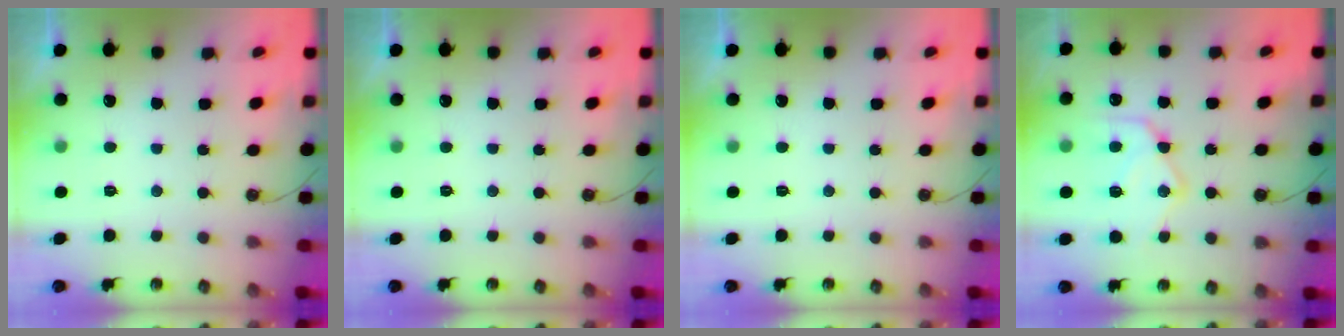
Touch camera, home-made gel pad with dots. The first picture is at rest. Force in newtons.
{"total": 0.0}
{"total": 0.0}
{"total": 15.3, "press": 15.2, "slide": 0.9}